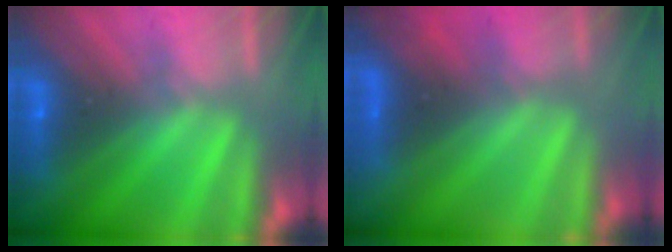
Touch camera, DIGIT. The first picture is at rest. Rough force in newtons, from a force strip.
{"total": 4.8}